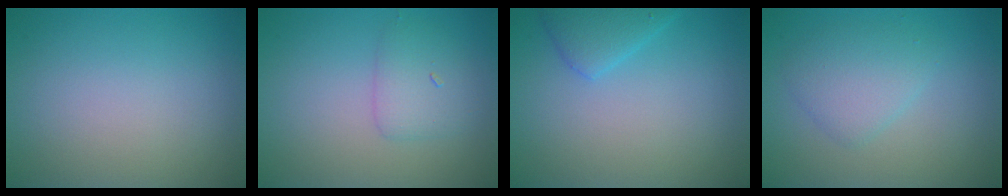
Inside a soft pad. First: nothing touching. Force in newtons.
{"total": 2.3, "press": 2.3, "slide": 0.1}
{"total": 2.4, "press": 2.4, "slide": 0.2}
{"total": 2.8, "press": 2.8, "slide": 0.1}